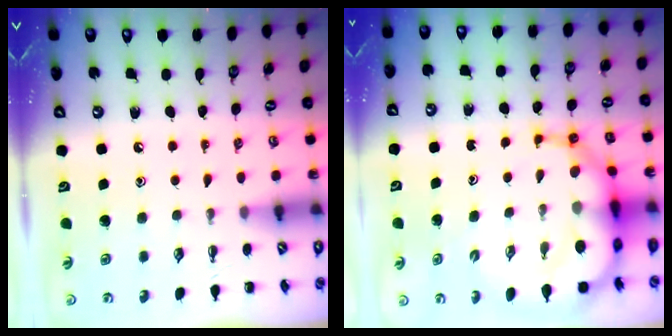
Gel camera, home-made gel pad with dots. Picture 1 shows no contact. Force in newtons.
{"total": 12.9, "press": 12.3, "slide": 3.9}